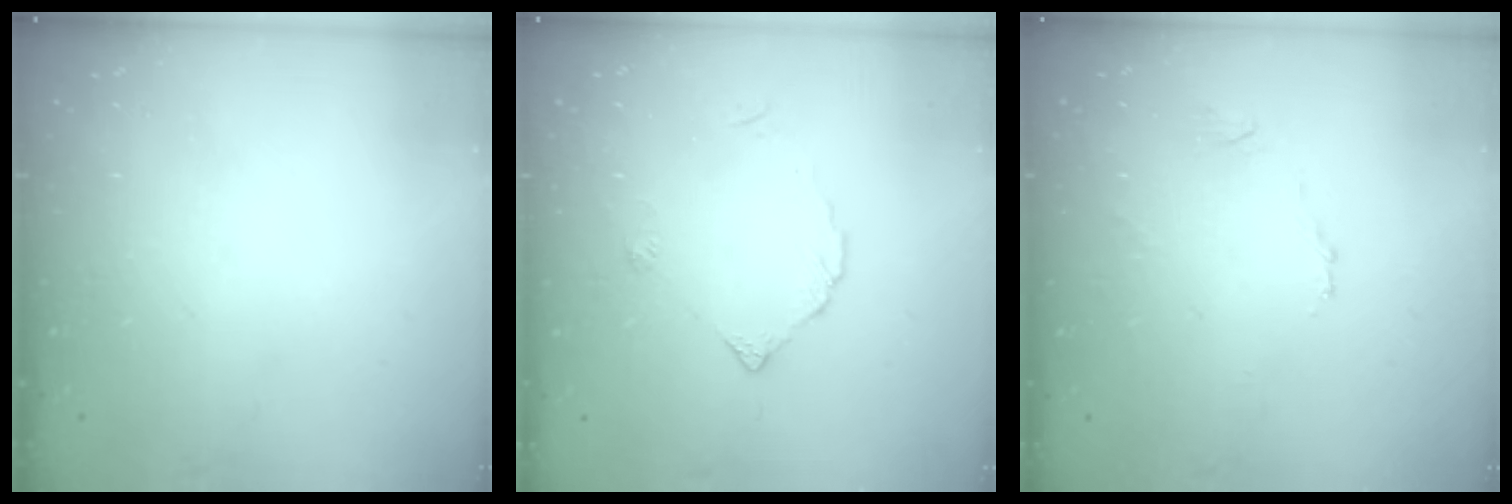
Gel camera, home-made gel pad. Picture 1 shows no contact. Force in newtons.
{"total": 3.9, "press": 3.9, "slide": 0.3}
{"total": 2.7, "press": 2.6, "slide": 0.6}